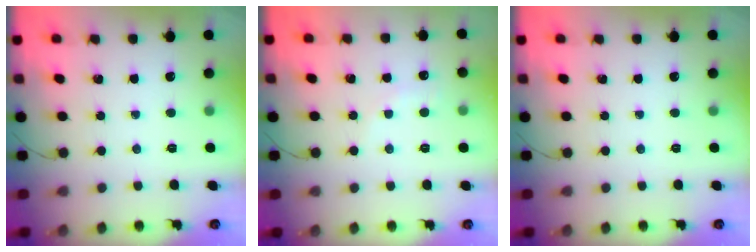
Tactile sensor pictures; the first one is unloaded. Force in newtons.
{"total": 3.6, "press": 3.4, "slide": 1.2}
{"total": 0.0}